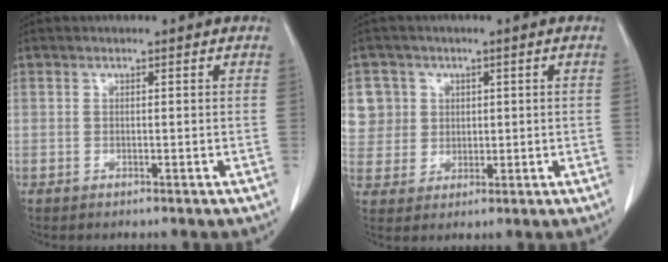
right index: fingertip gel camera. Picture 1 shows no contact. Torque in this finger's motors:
{"motor_torque": [-0.14, 0.24, -0.08, -0.01]}